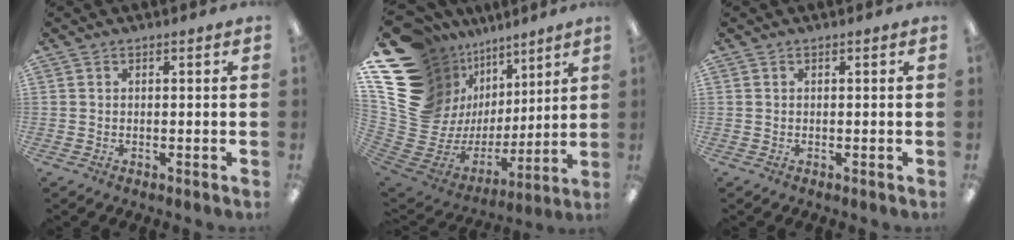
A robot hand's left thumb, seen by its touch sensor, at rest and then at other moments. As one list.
[{"total": 20.8, "force": [8.3, 17.0, 8.6], "torque": [-0.159, -0.100, 0.205]}, {"total": 0.0}]